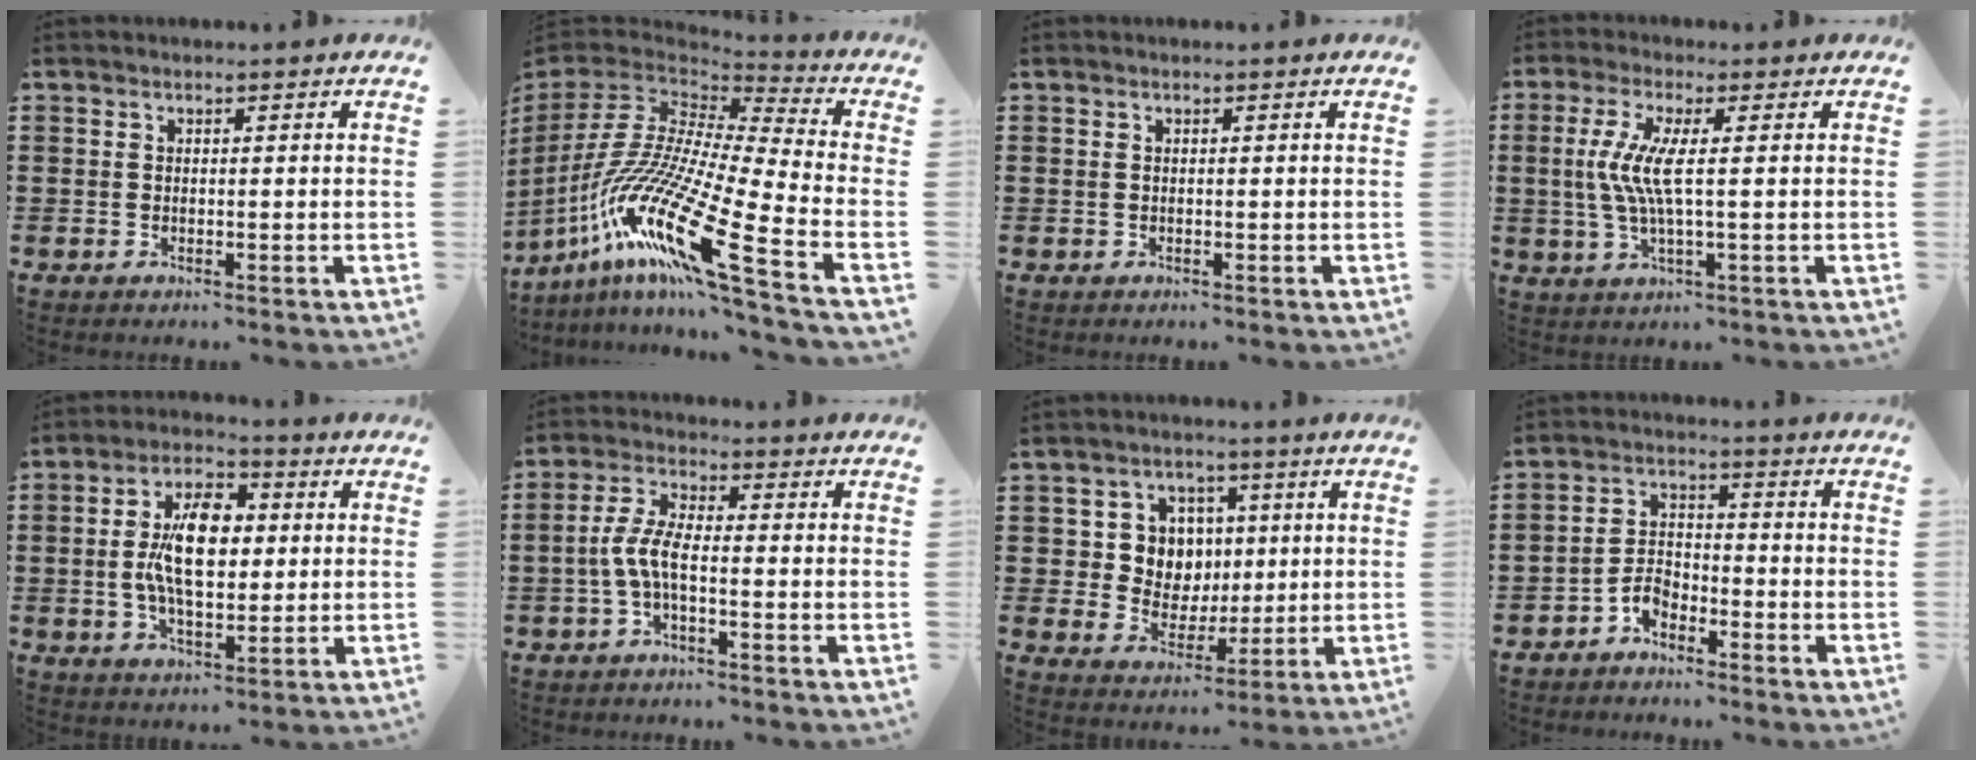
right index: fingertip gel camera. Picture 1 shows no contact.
{"total": 20.2, "force": [-10.7, 3.3, 16.8], "torque": [-0.389, -0.020, -0.211]}
{"total": 0.0}
{"total": 6.6, "force": [0.3, 0.5, 6.6], "torque": [-0.151, -0.016, -0.007]}
{"total": 10.3, "force": [0.7, 5.1, 8.9], "torque": [-0.166, 0.009, 0.007]}
{"total": 5.3, "force": [-1.7, 1.6, 4.8], "torque": [-0.119, -0.008, -0.041]}
{"total": 7.3, "force": [1.5, 6.6, 2.6], "torque": [-0.068, 0.014, 0.026]}
{"total": 3.8, "force": [-2.9, 2.0, 1.4], "torque": [-0.038, 0.008, -0.061]}